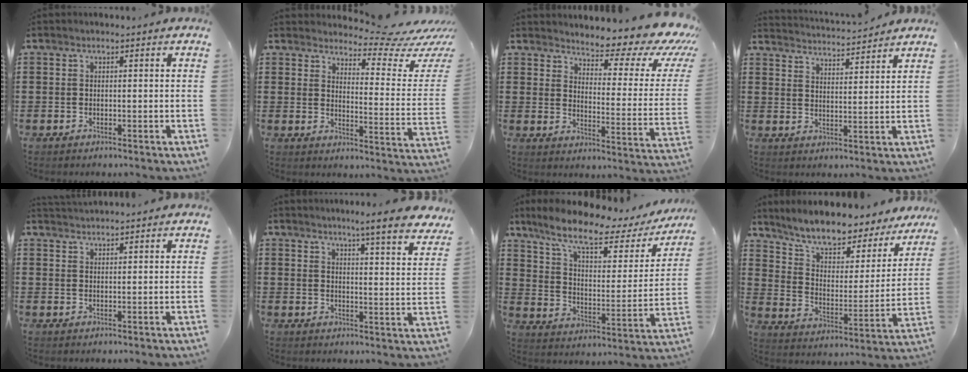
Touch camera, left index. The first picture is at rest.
{"total": 7.1, "force": [6.4, 0.8, 2.9], "torque": [-0.055, -0.051, 0.105]}
{"total": 7.3, "force": [6.3, 1.3, 3.4], "torque": [-0.057, -0.060, 0.100]}
{"total": 3.4, "force": [3.3, -0.5, 0.0], "torque": [-0.015, -0.025, 0.056]}
{"total": 1.9, "force": [1.9, 0.1, 0.0], "torque": [-0.006, 0.000, 0.036]}
{"total": 5.9, "force": [5.0, -0.5, 3.1], "torque": [-0.059, -0.032, 0.081]}
{"total": 10.4, "force": [7.8, 2.2, 6.5], "torque": [-0.149, -0.042, 0.131]}
{"total": 8.6, "force": [7.7, 1.7, 3.5], "torque": [-0.096, -0.055, 0.129]}